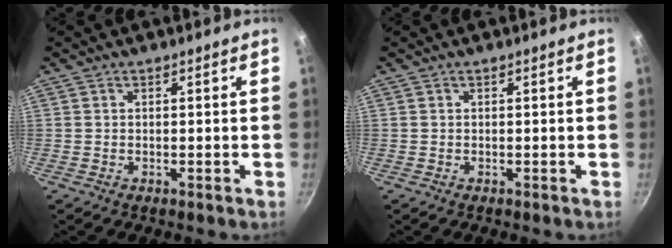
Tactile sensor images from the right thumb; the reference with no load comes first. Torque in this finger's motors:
{"motor_torque": [0.00, 0.00, 0.09, -0.09, 0.03]}